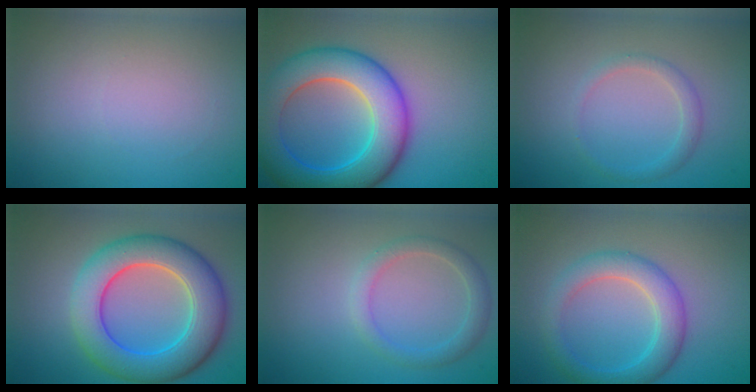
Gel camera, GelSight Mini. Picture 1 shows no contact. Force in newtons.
{"total": 9.3, "press": 9.3, "slide": 0.0}
{"total": 1.5, "press": 1.5, "slide": 0.1}
{"total": 8.5, "press": 8.4, "slide": 0.4}
{"total": 2.1, "press": 2.1, "slide": 0.1}
{"total": 4.0, "press": 4.0, "slide": 0.3}